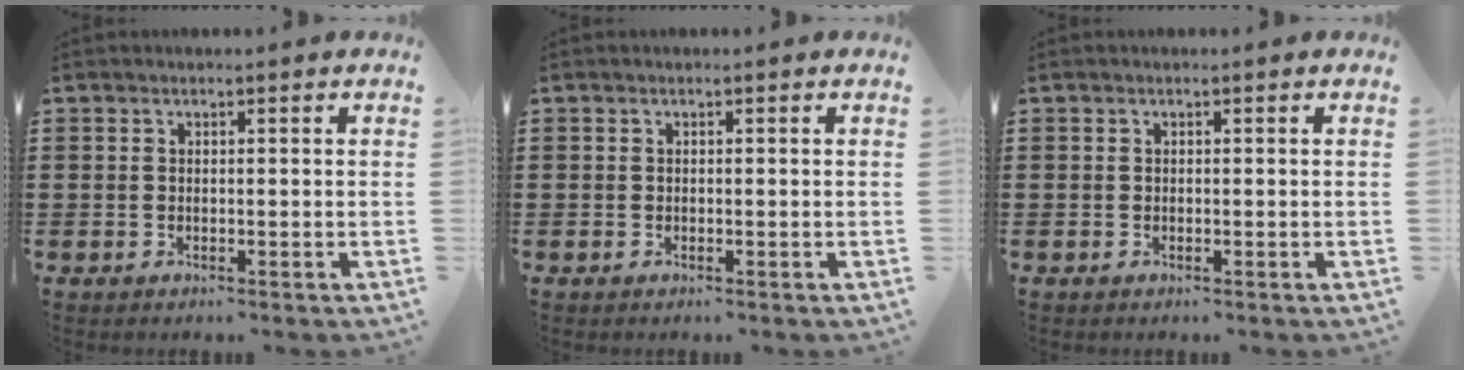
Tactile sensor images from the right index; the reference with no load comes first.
{"total": 0.0}
{"total": 0.0}